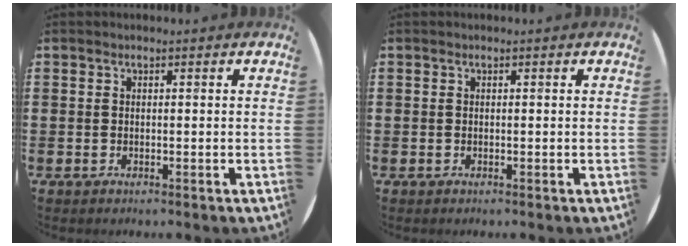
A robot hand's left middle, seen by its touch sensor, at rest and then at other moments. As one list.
[{"total": 0.0}]